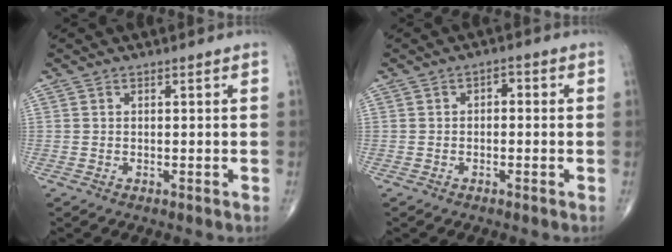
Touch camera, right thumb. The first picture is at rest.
{"total": 2.0, "force": [-0.1, 1.4, 1.5], "torque": [-0.006, 0.010, -0.011]}